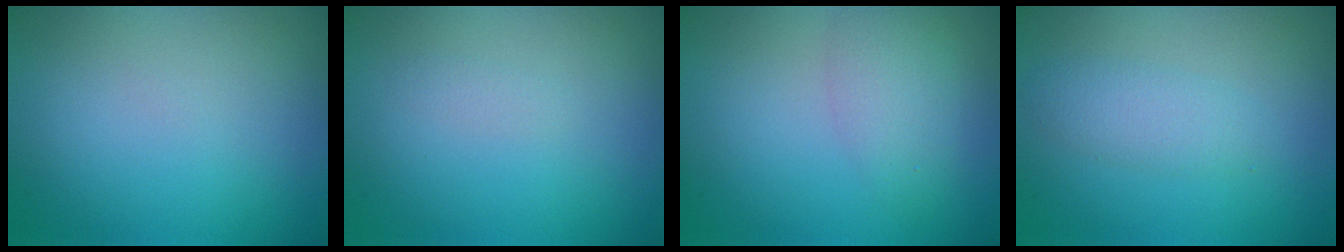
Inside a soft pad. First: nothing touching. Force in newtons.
{"total": 0.6, "press": 0.6, "slide": 0.0}
{"total": 3.0, "press": 3.0, "slide": 0.0}
{"total": 2.1, "press": 2.1, "slide": 0.1}